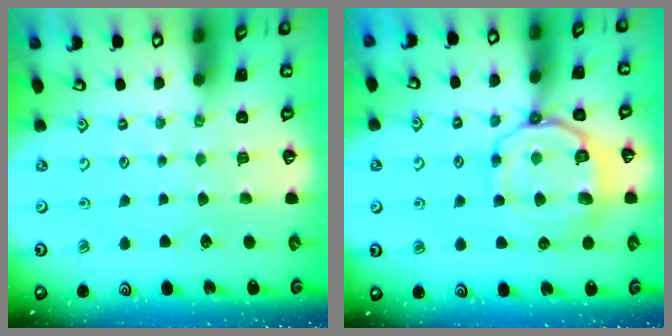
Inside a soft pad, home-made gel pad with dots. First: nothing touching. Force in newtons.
{"total": 11.7, "press": 11.7, "slide": 1.1}